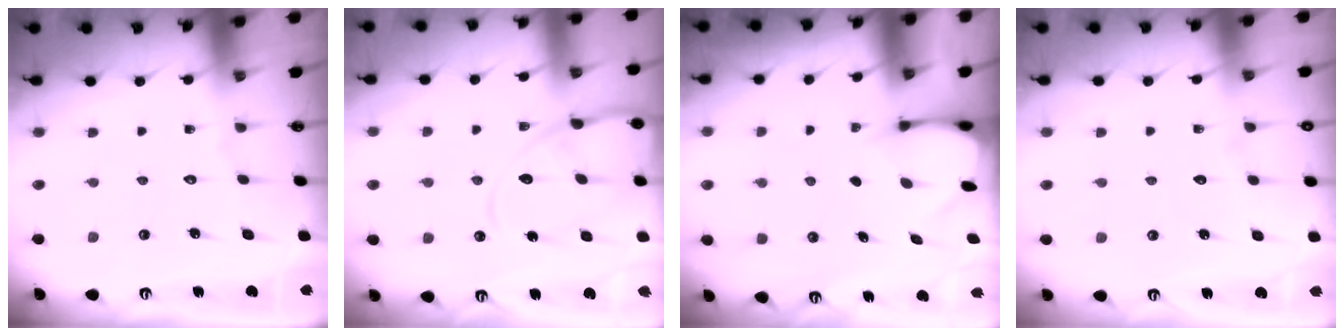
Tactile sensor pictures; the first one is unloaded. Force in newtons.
{"total": 14.1, "press": 14.1, "slide": 1.3}
{"total": 2.4, "press": 2.3, "slide": 0.3}
{"total": 2.8, "press": 2.8, "slide": 0.3}